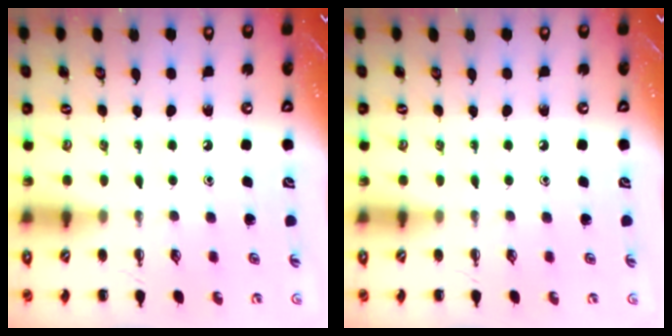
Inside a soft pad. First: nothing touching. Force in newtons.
{"total": 0.0}